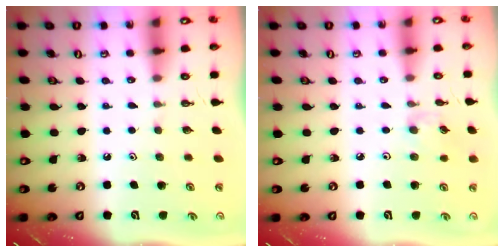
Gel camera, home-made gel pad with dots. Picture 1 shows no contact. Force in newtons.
{"total": 3.1, "press": 3.1, "slide": 0.5}